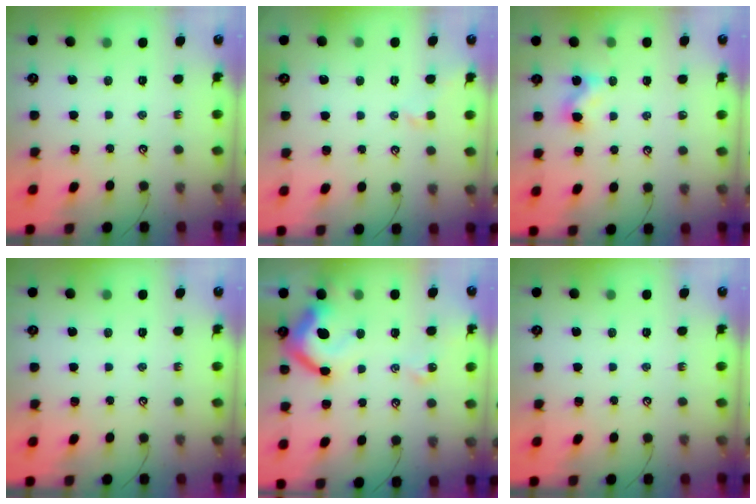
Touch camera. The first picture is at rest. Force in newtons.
{"total": 0.7, "press": 0.3, "slide": 0.7}
{"total": 3.0, "press": 2.9, "slide": 0.4}
{"total": 0.0}
{"total": 13.1, "press": 13.0, "slide": 1.7}
{"total": 0.0}